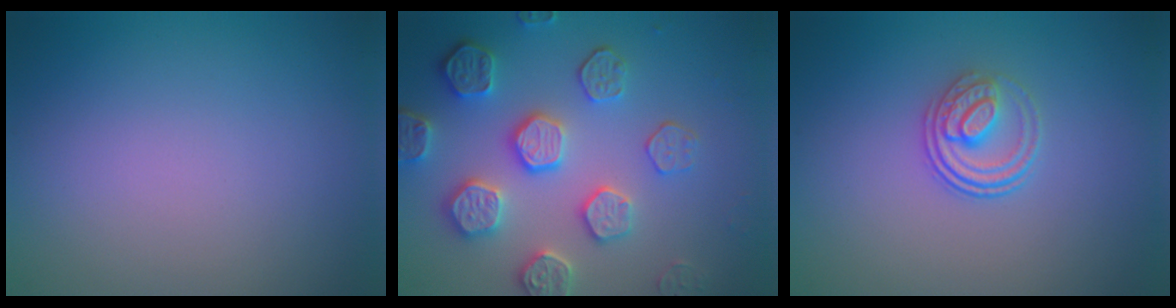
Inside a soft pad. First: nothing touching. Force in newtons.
{"total": 5.6, "press": 5.1, "slide": 2.2}
{"total": 2.5, "press": 2.0, "slide": 1.5}